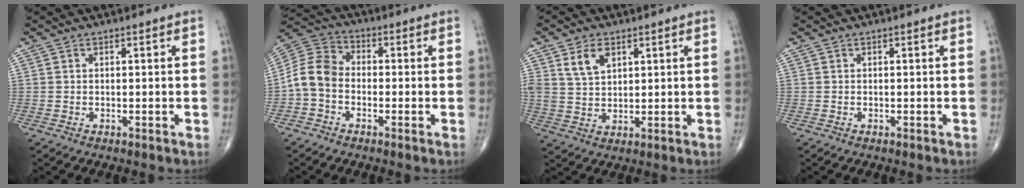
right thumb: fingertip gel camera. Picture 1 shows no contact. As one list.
[{"total": 8.0, "force": [-1.9, 6.0, 4.9], "torque": [-0.086, 0.028, -0.055]}, {"total": 6.0, "force": [3.0, 3.7, 3.8], "torque": [-0.060, -0.014, 0.061]}, {"total": 0.0}]